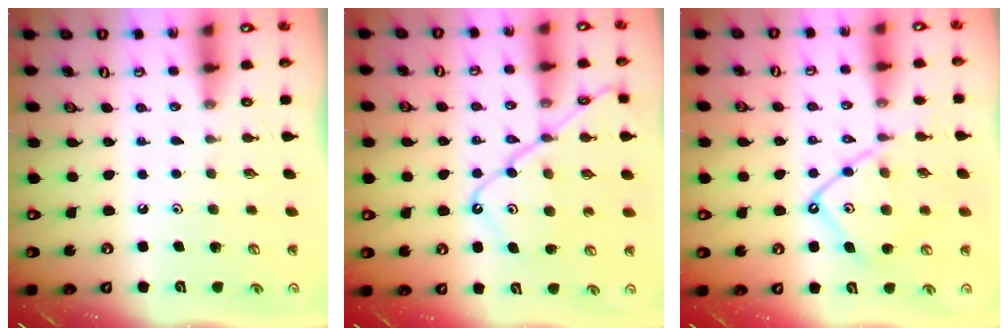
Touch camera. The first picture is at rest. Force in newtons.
{"total": 13.9, "press": 13.9, "slide": 1.5}
{"total": 11.8, "press": 11.7, "slide": 1.0}